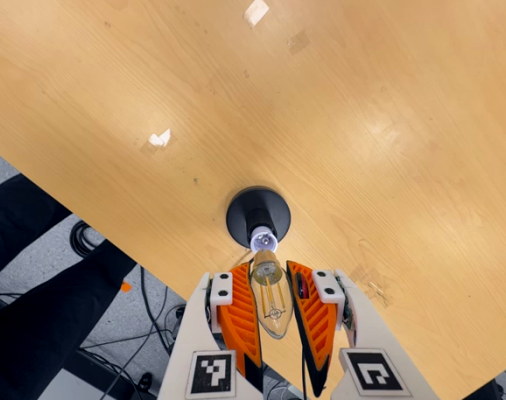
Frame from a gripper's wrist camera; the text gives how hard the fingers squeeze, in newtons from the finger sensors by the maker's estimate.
{"total": 20.0, "left": 21.1, "right": 18.8}